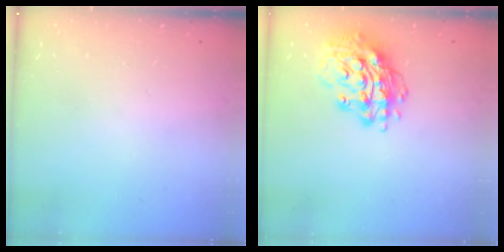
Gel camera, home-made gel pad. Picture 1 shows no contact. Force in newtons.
{"total": 15.9, "press": 15.8, "slide": 1.3}